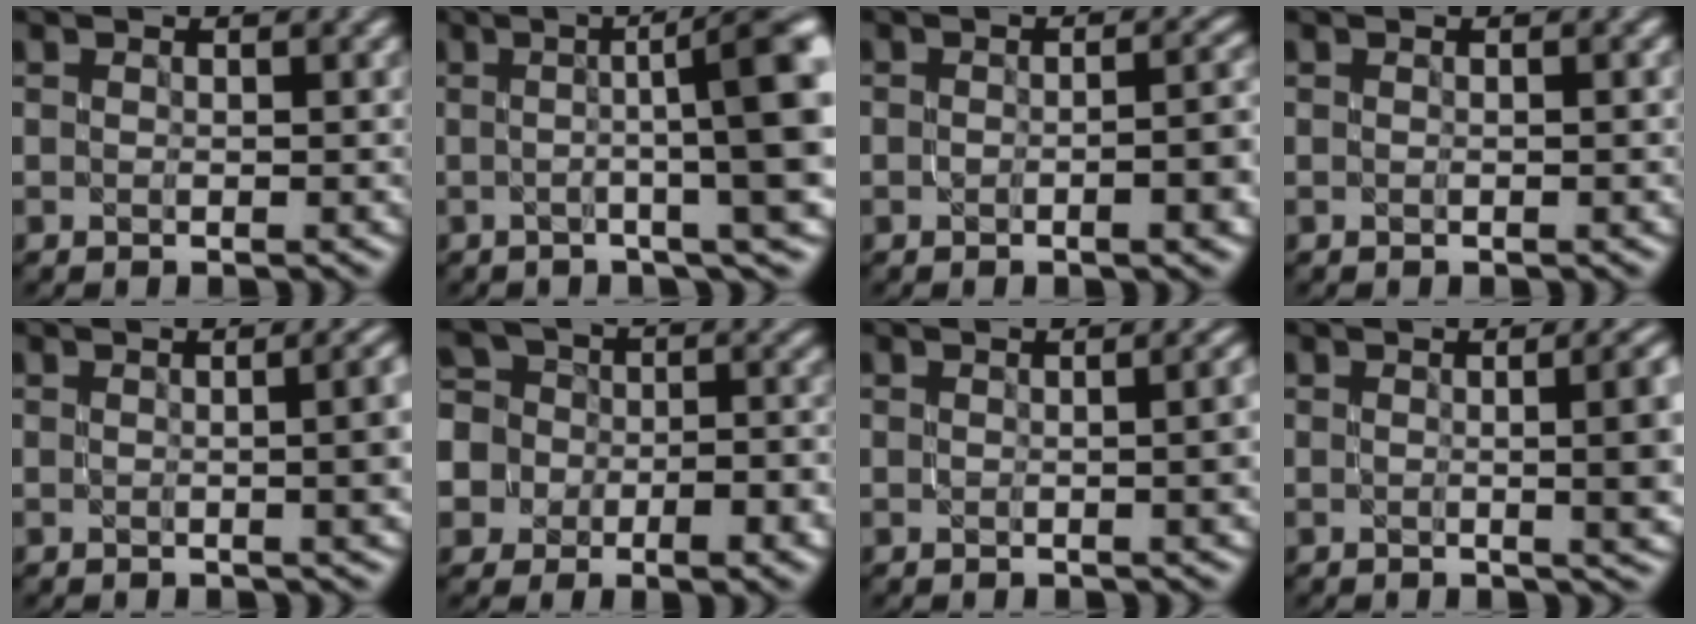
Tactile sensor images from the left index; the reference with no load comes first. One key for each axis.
{"total": 10.8, "fx": 0.4, "fy": 2.1, "fz": 10.5, "tx": -0.103, "ty": 0.019, "tz": 0.004}
{"total": 4.0, "fx": -1.3, "fy": 1.4, "fz": 3.5, "tx": -0.050, "ty": 0.001, "tz": -0.019}
{"total": 0.7, "fx": -0.2, "fy": 0.2, "fz": 0.6, "tx": -0.010, "ty": 0.000, "tz": -0.003}
{"total": 7.0, "fx": 0.2, "fy": 3.2, "fz": 6.2, "tx": -0.030, "ty": 0.015, "tz": 0.001}
{"total": 13.5, "fx": -5.3, "fy": 11.2, "fz": 5.5, "tx": -0.109, "ty": -0.005, "tz": -0.122}
{"total": 4.5, "fx": -0.1, "fy": 2.0, "fz": 4.0, "tx": -0.031, "ty": 0.001, "tz": 0.003}
{"total": 9.9, "fx": 0.7, "fy": 4.5, "fz": 8.8, "tx": -0.048, "ty": 0.018, "tz": 0.006}